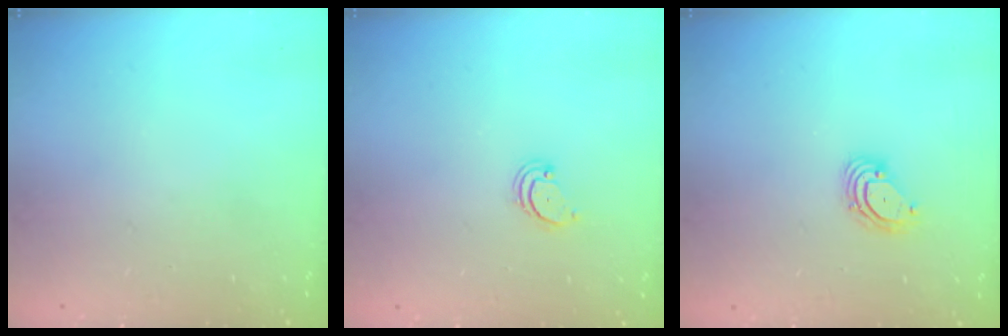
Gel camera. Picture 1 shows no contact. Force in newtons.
{"total": 2.6, "press": 2.5, "slide": 0.5}
{"total": 3.3, "press": 3.3, "slide": 0.3}